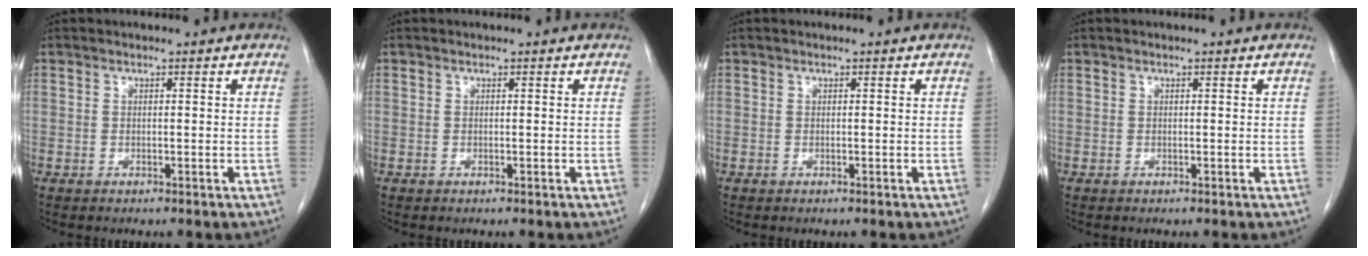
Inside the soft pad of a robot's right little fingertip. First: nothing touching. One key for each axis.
{"total": 0.0}
{"total": 0.0}
{"total": 0.0}